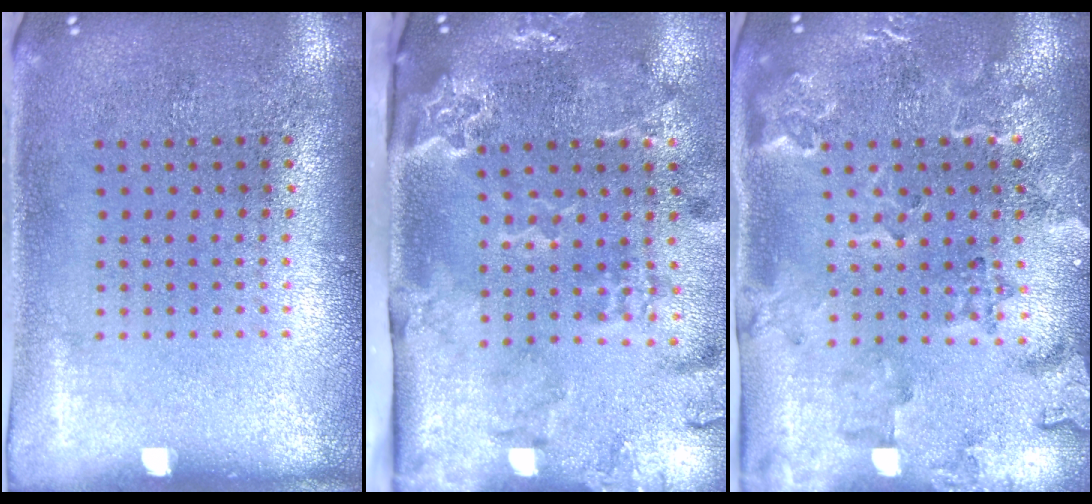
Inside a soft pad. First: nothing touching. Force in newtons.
{"total": 3.4, "press": 2.4, "slide": 2.4}
{"total": 2.4, "press": 2.2, "slide": 0.8}